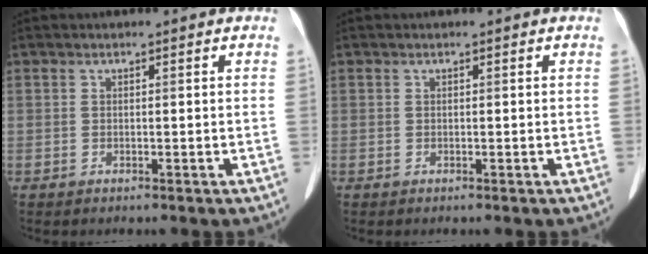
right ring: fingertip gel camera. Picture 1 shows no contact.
{"total": 0.0}